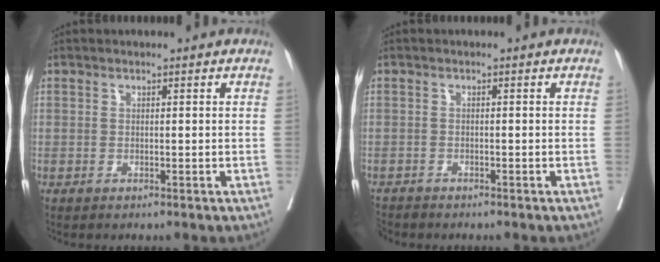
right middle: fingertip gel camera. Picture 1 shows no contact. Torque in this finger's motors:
{"motor_torque": [-0.04, -0.01, -0.04, 0.00]}